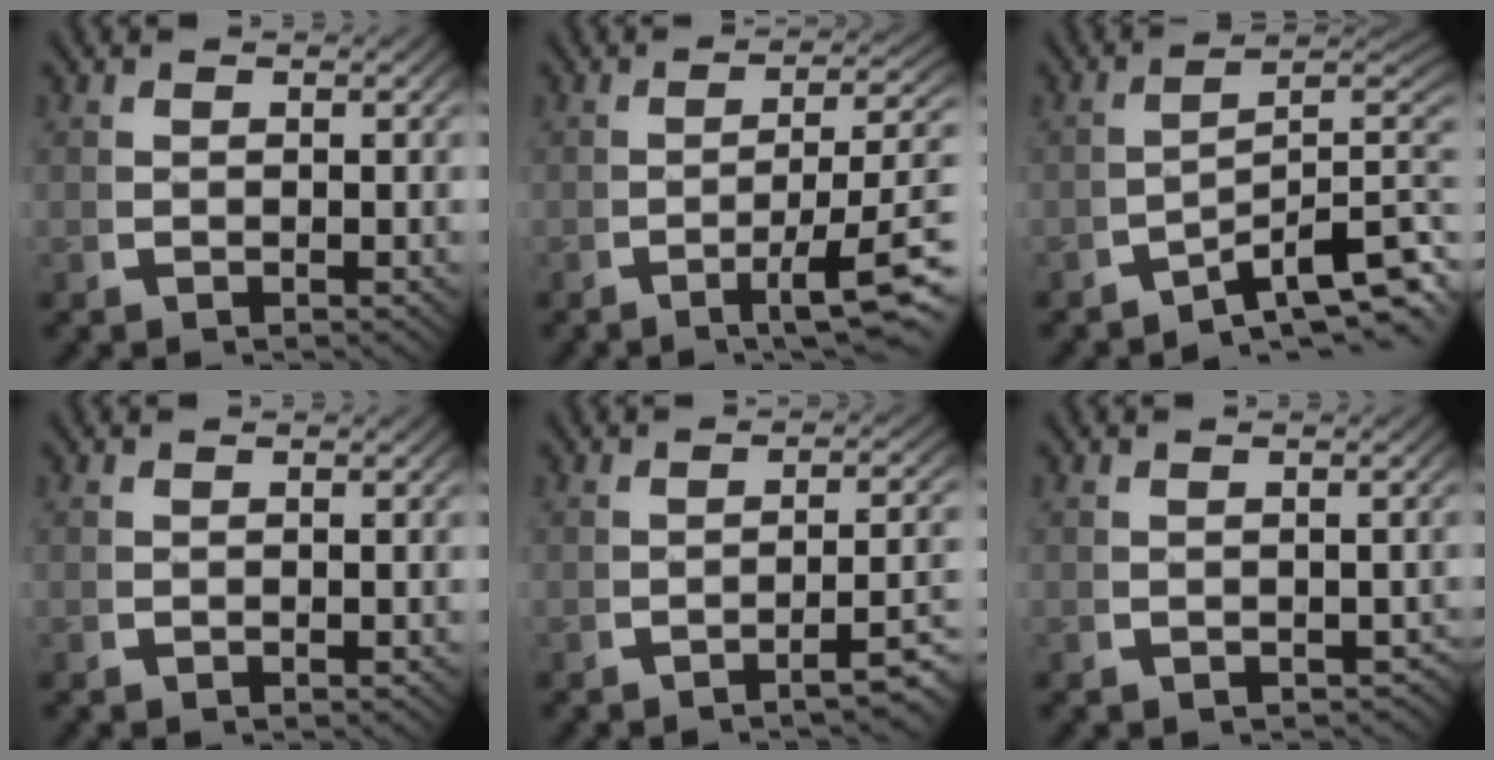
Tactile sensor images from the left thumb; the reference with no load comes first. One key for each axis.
{"total": 7.9, "fx": -2.4, "fy": 2.8, "fz": 7.0, "tx": -0.109, "ty": -0.017, "tz": -0.030}
{"total": 9.8, "fx": -3.4, "fy": 5.4, "fz": 7.4, "tx": -0.109, "ty": -0.039, "tz": -0.041}
{"total": 0.0}
{"total": 4.5, "fx": -2.5, "fy": 1.0, "fz": 3.6, "tx": -0.043, "ty": 0.003, "tz": -0.037}
{"total": 1.4, "fx": -1.1, "fy": 0.7, "fz": 0.5, "tx": -0.002, "ty": -0.006, "tz": -0.014}